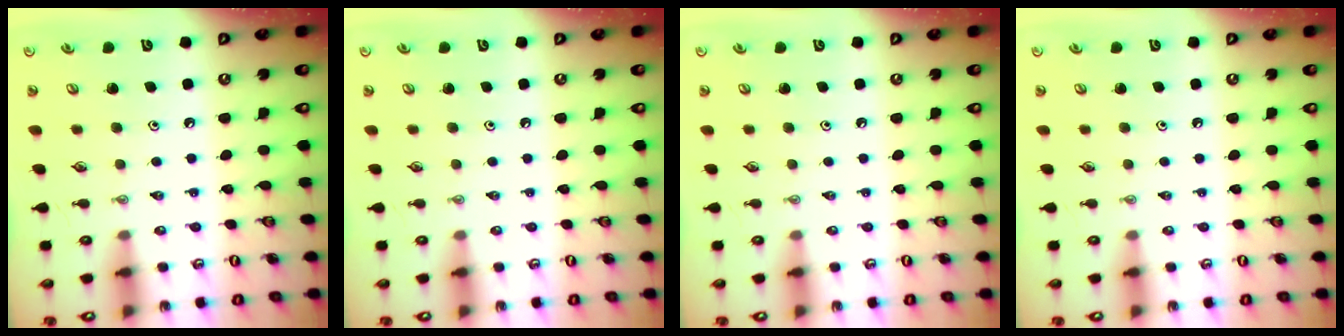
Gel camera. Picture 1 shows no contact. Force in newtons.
{"total": 0.0}
{"total": 0.0}
{"total": 0.0}